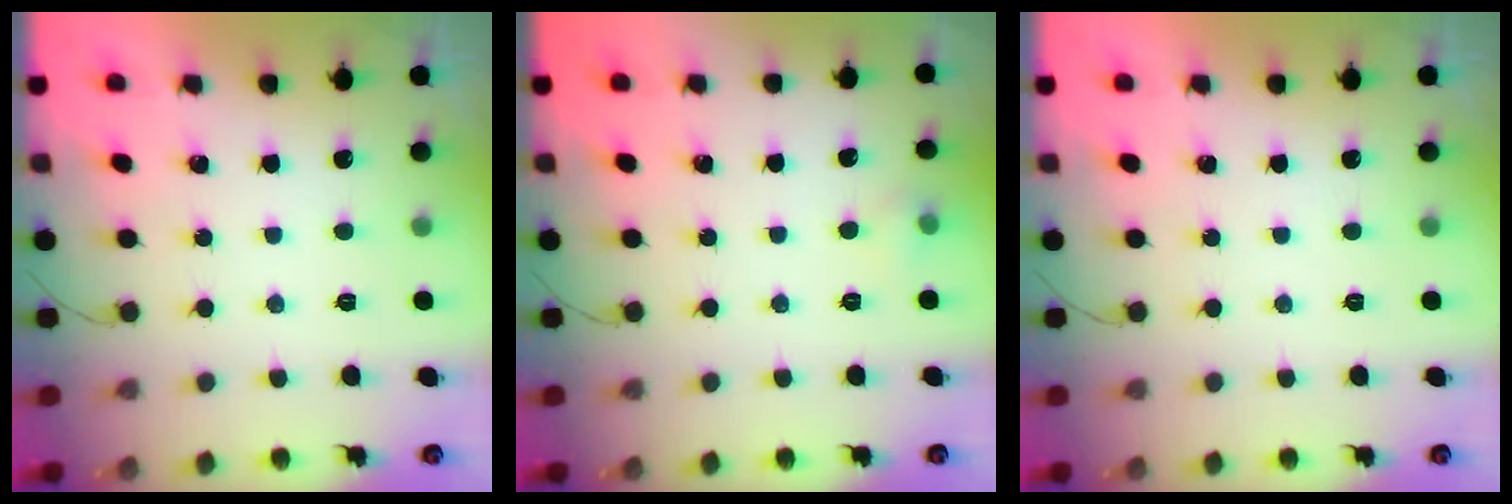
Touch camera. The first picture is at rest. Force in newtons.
{"total": 3.9, "press": 3.7, "slide": 1.2}
{"total": 0.0}